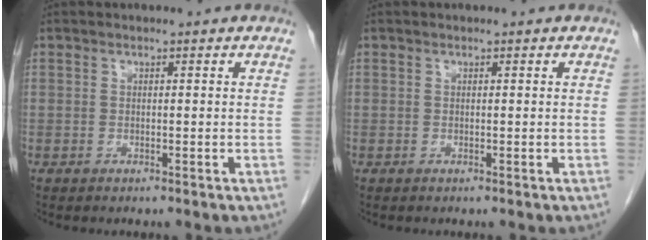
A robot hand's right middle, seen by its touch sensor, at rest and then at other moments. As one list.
[{"total": 0.0}]